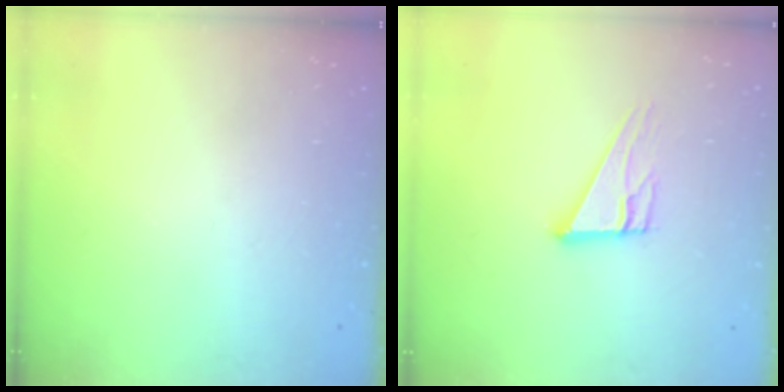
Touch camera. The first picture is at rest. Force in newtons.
{"total": 10.0, "press": 10.0, "slide": 0.5}